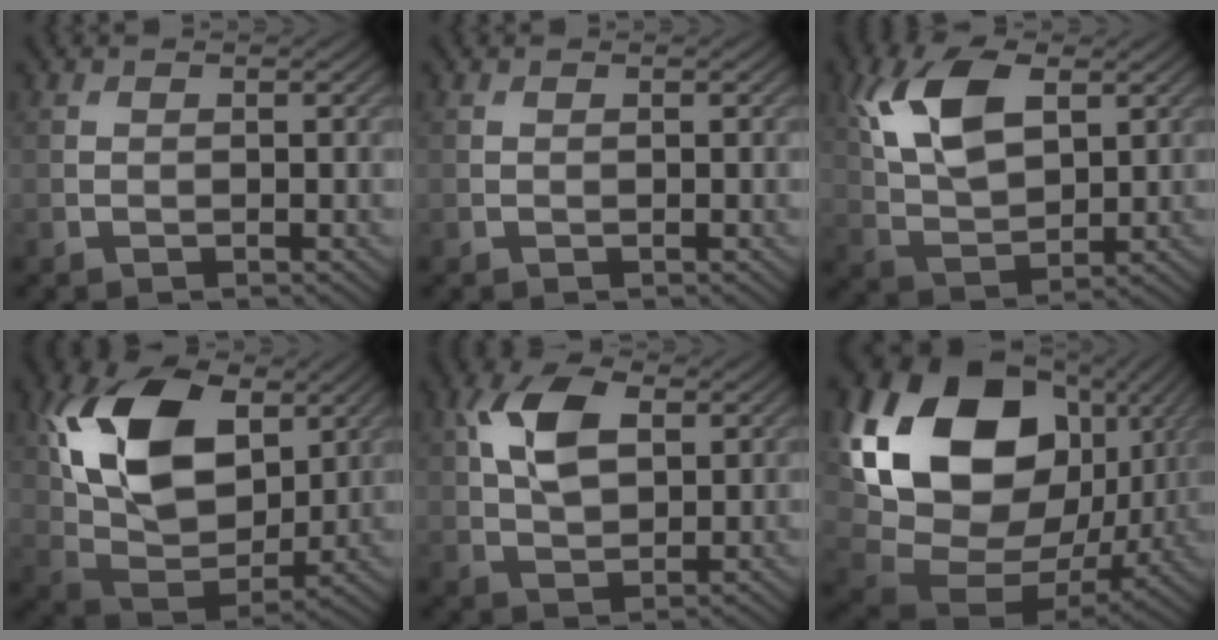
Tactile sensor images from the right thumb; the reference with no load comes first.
{"total": 0.0}
{"total": 10.4, "force": [3.9, 5.4, 8.0], "torque": [-0.180, 0.011, 0.074]}
{"total": 15.7, "force": [5.4, 9.8, 11.0], "torque": [-0.233, 0.010, 0.104]}
{"total": 8.1, "force": [2.4, 4.6, 6.2], "torque": [-0.138, 0.013, 0.038]}
{"total": 22.4, "force": [6.3, 16.5, 13.8], "torque": [-0.328, -0.011, 0.144]}